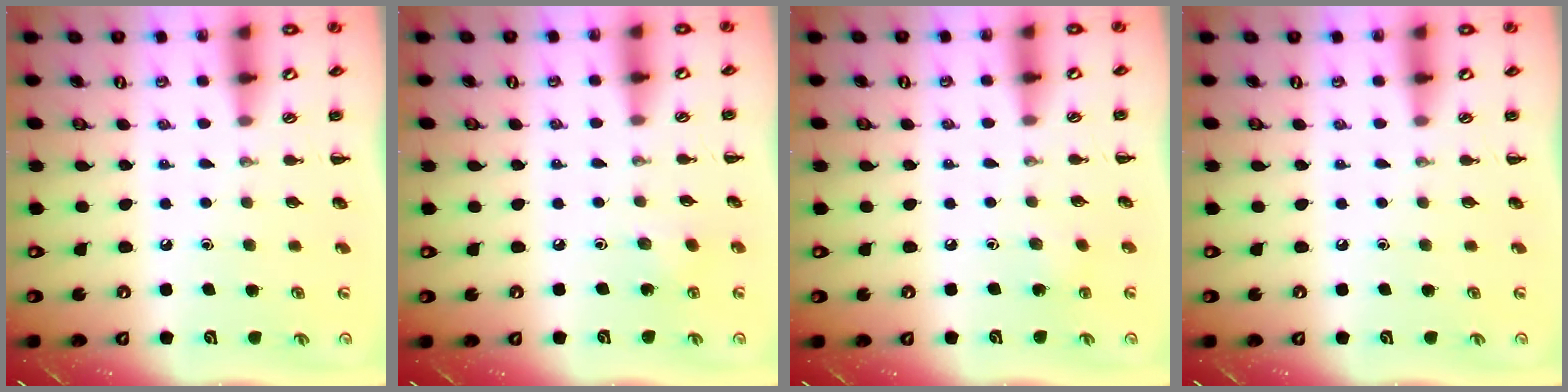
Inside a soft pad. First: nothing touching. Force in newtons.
{"total": 2.8, "press": 2.6, "slide": 0.9}
{"total": 3.3, "press": 3.1, "slide": 0.9}
{"total": 0.0}